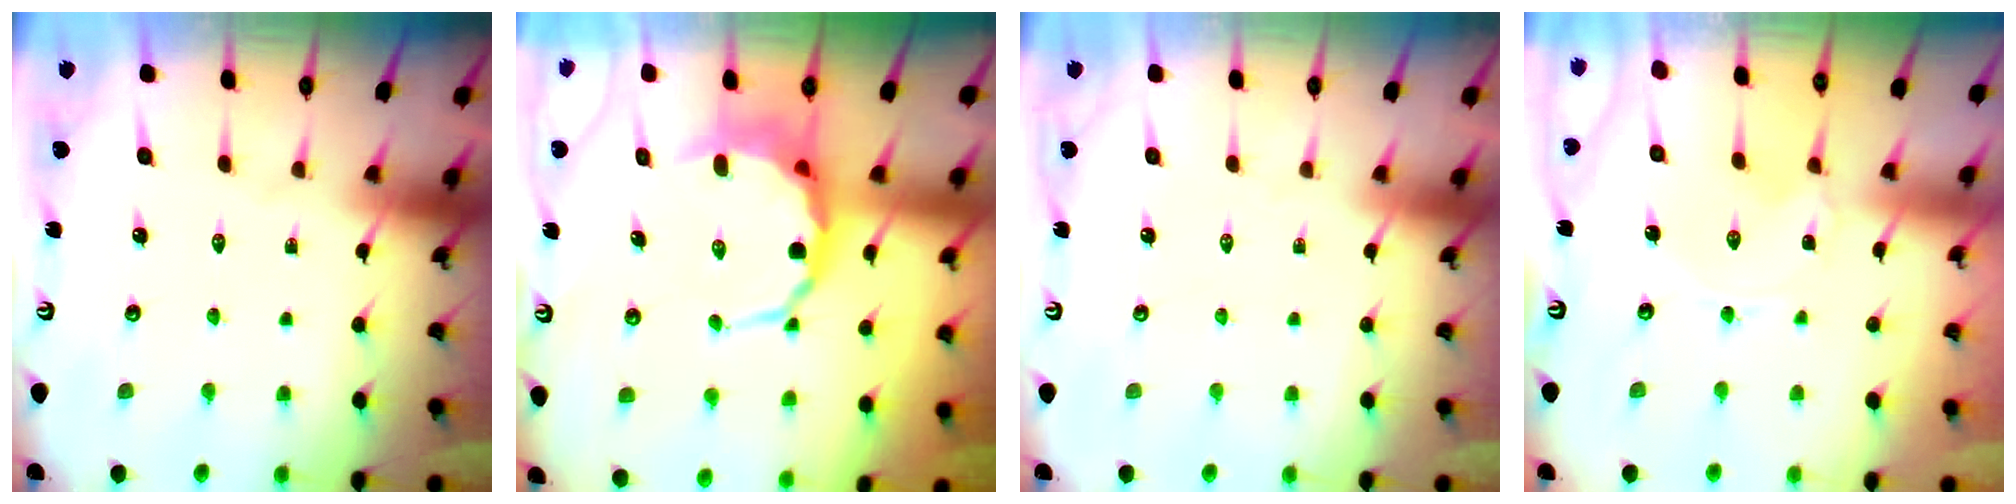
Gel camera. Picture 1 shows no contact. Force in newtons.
{"total": 5.7, "press": 5.5, "slide": 1.7}
{"total": 0.0}
{"total": 1.1, "press": 1.0, "slide": 0.2}